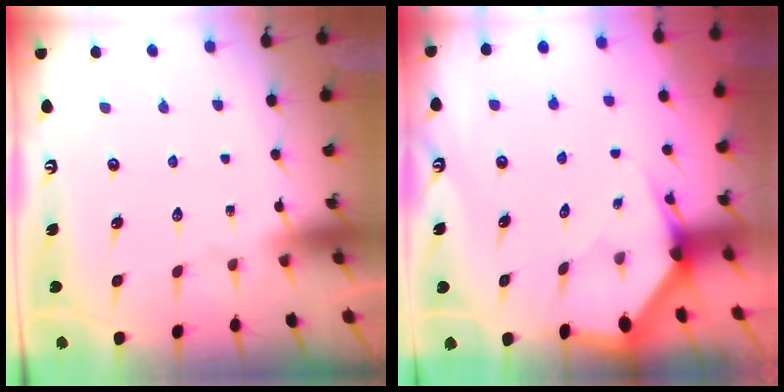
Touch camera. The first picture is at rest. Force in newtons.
{"total": 2.9, "press": 2.9, "slide": 0.1}